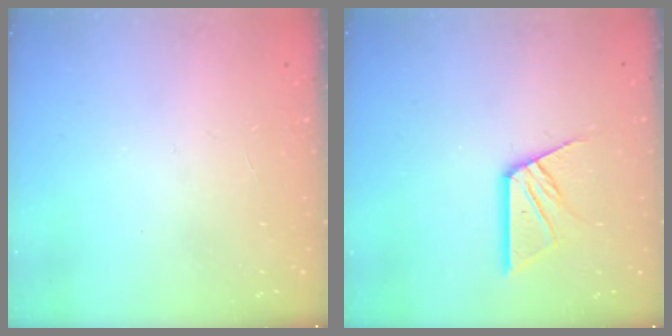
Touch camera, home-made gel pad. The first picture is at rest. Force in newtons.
{"total": 11.8, "press": 11.8, "slide": 1.1}